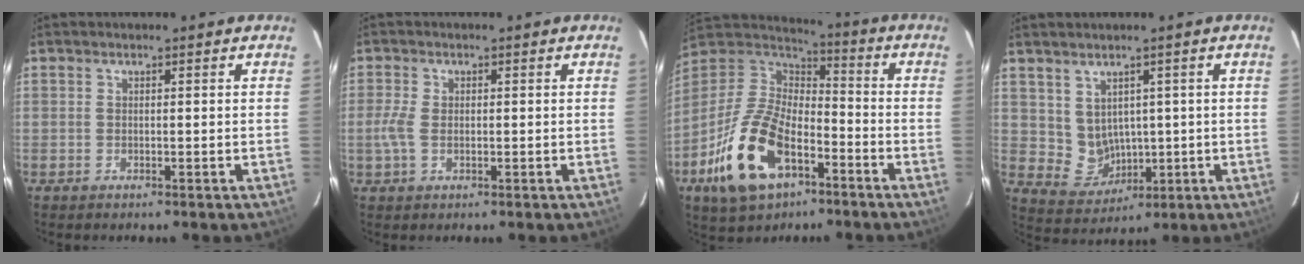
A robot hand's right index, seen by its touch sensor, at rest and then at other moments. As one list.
[{"total": 3.5, "force": [-0.3, 2.1, 2.8], "torque": [-0.067, 0.002, -0.007]}, {"total": 20.7, "force": [-9.5, 11.7, 14.3], "torque": [-0.318, -0.011, -0.167]}, {"total": 6.2, "force": [1.6, 5.5, 2.5], "torque": [-0.054, 0.000, 0.054]}]